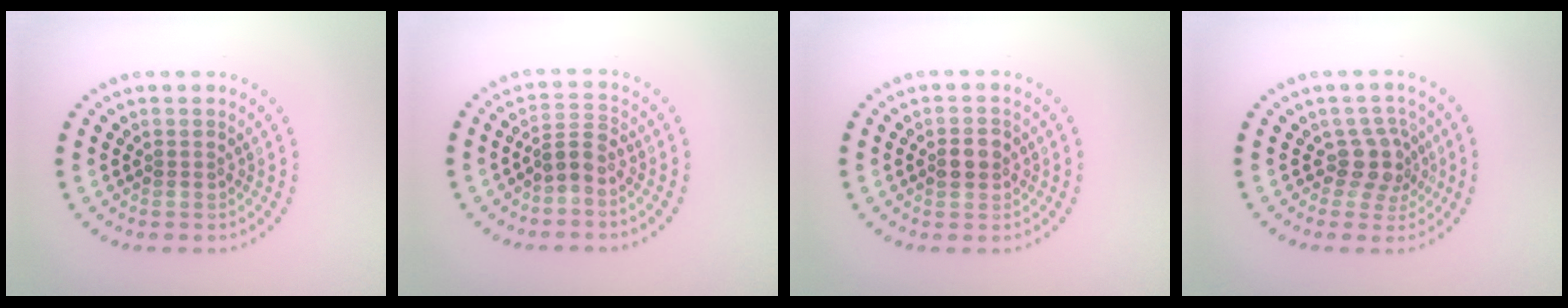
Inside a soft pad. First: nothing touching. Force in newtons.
{"total": 2.2, "press": 1.6, "slide": 1.6}
{"total": 1.9, "press": 1.9, "slide": 0.1}
{"total": 2.6, "press": 2.1, "slide": 1.7}